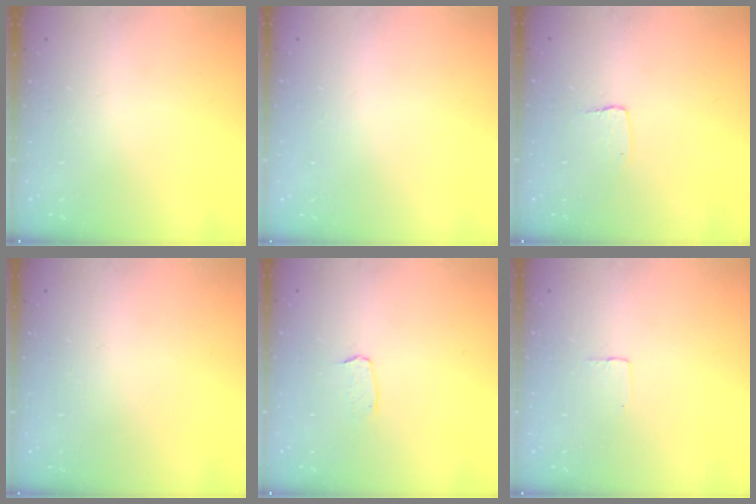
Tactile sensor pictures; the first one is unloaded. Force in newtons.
{"total": 0.0}
{"total": 3.5, "press": 3.4, "slide": 0.3}
{"total": 0.0}
{"total": 3.0, "press": 3.0, "slide": 0.2}
{"total": 2.5, "press": 2.5, "slide": 0.1}